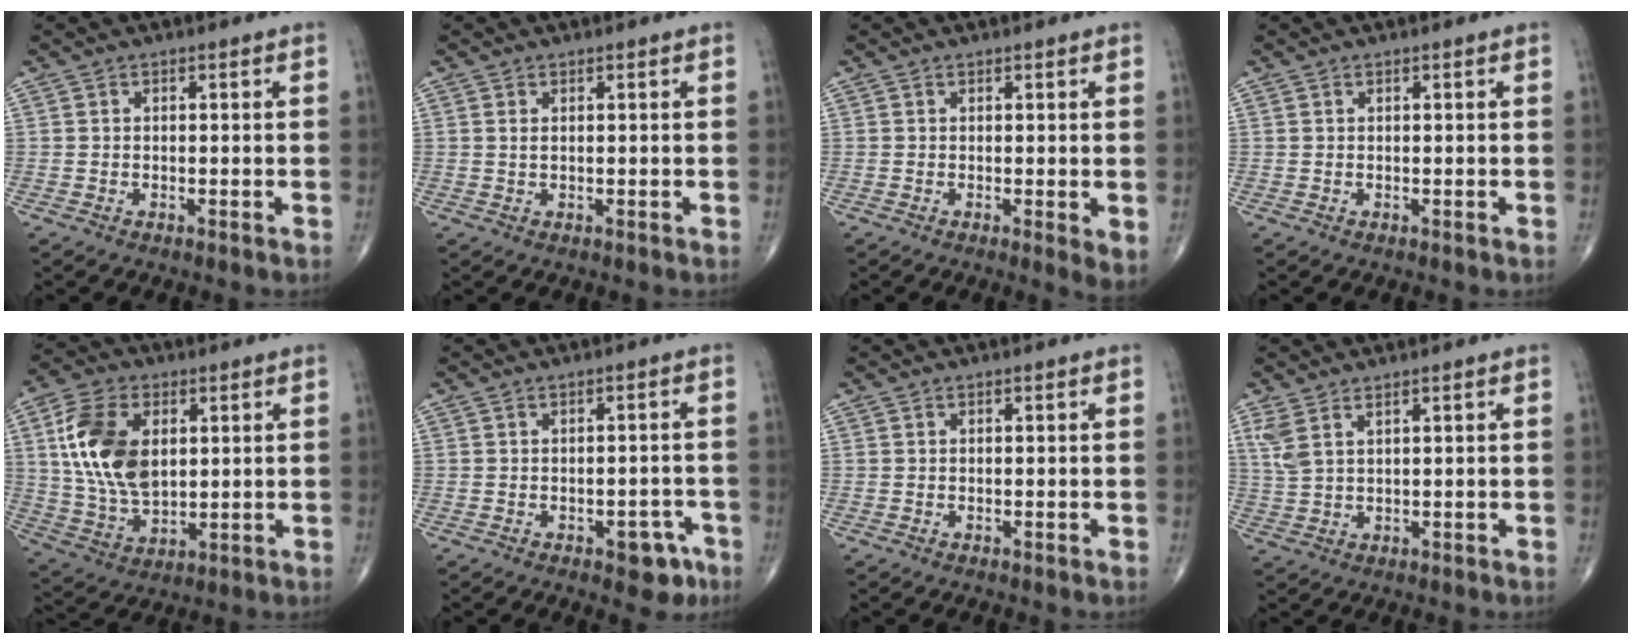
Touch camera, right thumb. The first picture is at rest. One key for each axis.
{"total": 0.8, "fx": 0.4, "fy": 0.4, "fz": 0.7, "tx": -0.015, "ty": 0.002, "tz": 0.010}
{"total": 3.0, "fx": 0.3, "fy": 0.9, "fz": 2.9, "tx": -0.041, "ty": -0.011, "tz": 0.004}
{"total": 0.0}
{"total": 15.8, "fx": 3.6, "fy": 9.6, "fz": 12.0, "tx": -0.224, "ty": -0.009, "tz": 0.073}
{"total": 4.9, "fx": -2.6, "fy": 2.7, "fz": 3.2, "tx": -0.015, "ty": 0.016, "tz": -0.028}
{"total": 0.0}
{"total": 4.3, "fx": 2.5, "fy": 1.4, "fz": 3.2, "tx": -0.083, "ty": -0.004, "tz": 0.063}